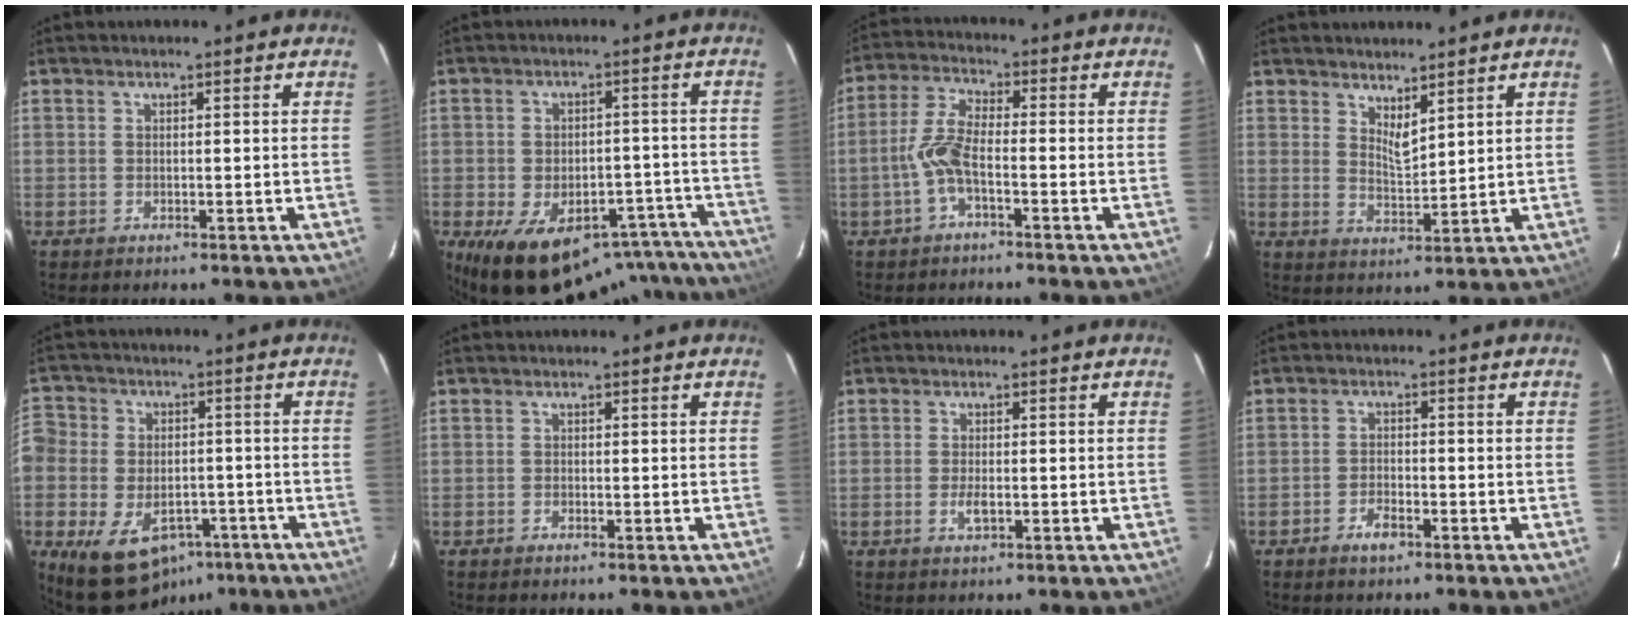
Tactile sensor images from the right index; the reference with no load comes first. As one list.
[{"total": 20.8, "force": [-15.0, 10.8, 9.4], "torque": [-0.163, 0.022, -0.169]}, {"total": 5.8, "force": [-2.3, 1.6, 5.1], "torque": [-0.118, 0.010, -0.048]}, {"total": 4.1, "force": [3.3, 1.1, 2.2], "torque": [-0.037, -0.007, 0.056]}, {"total": 19.9, "force": [-8.8, 15.1, 9.5], "torque": [-0.248, 0.019, -0.124]}, {"total": 0.5, "force": [-0.5, 0.1, 0.0], "torque": [0.000, 0.000, -0.011]}, {"total": 2.3, "force": [-0.6, 1.0, 2.0], "torque": [-0.042, -0.003, -0.011]}, {"total": 3.1, "force": [-2.2, 1.3, 1.6], "torque": [-0.038, 0.001, -0.041]}]